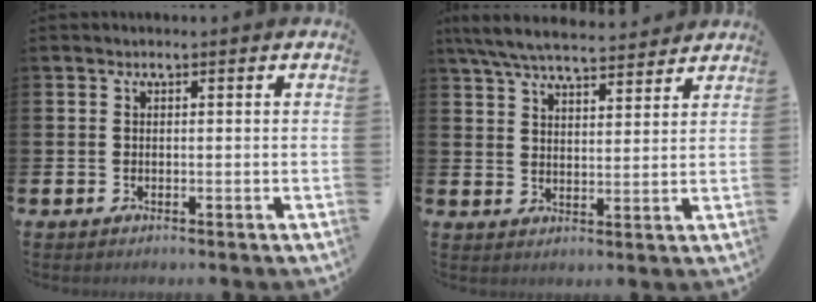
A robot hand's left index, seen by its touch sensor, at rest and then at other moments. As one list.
[{"total": 7.0, "force": [6.6, 1.1, 2.0], "torque": [-0.056, -0.033, 0.119]}]